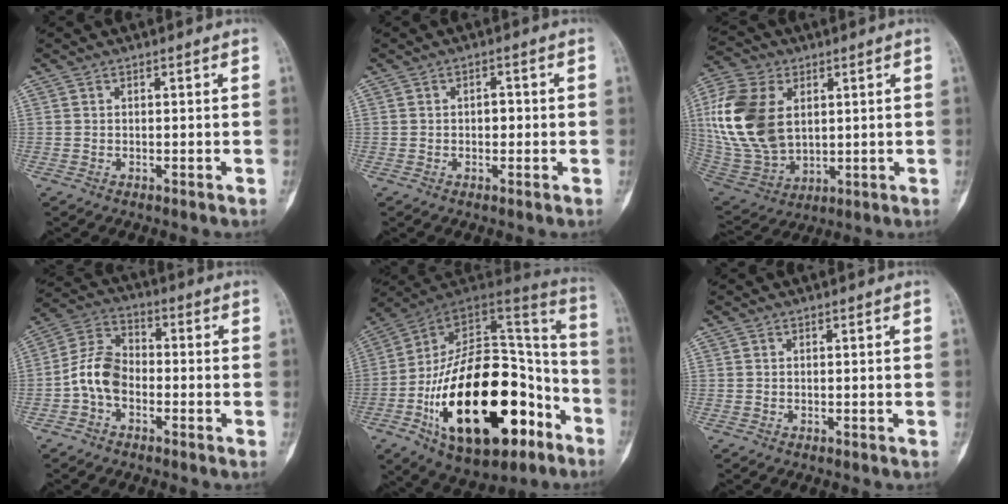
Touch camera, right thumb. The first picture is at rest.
{"total": 1.9, "force": [0.0, 1.3, 1.4], "torque": [-0.011, 0.006, -0.003]}
{"total": 19.7, "force": [3.8, 13.0, 14.3], "torque": [-0.298, -0.014, 0.081]}
{"total": 8.4, "force": [-2.3, 5.6, 5.7], "torque": [-0.101, 0.033, -0.060]}
{"total": 34.8, "force": [-13.8, 17.9, 26.4], "torque": [-0.423, 0.066, -0.208]}
{"total": 0.0}